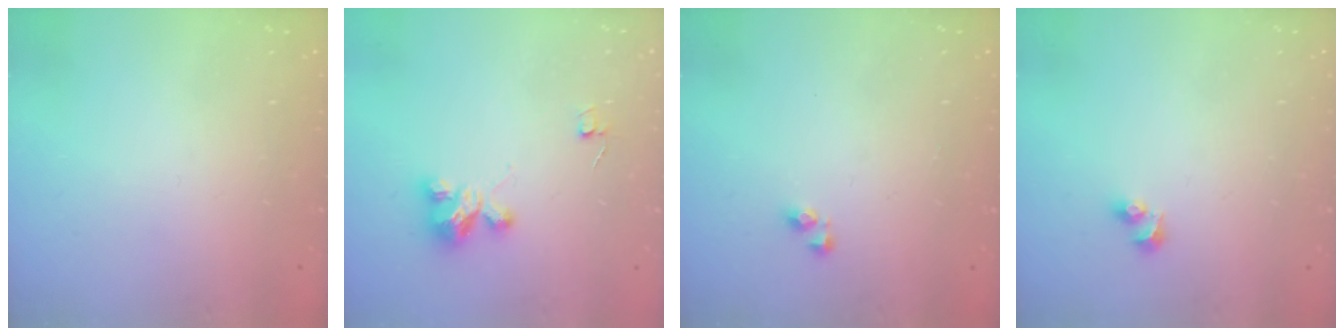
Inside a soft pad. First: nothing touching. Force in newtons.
{"total": 4.0, "press": 4.0, "slide": 0.2}
{"total": 3.7, "press": 3.7, "slide": 0.5}
{"total": 3.5, "press": 3.0, "slide": 1.8}